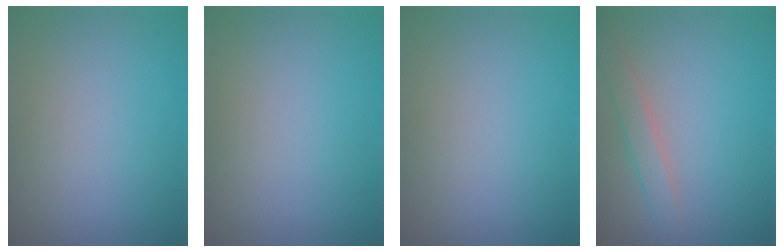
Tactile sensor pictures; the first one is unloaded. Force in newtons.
{"total": 0.0}
{"total": 0.0}
{"total": 2.3, "press": 2.3, "slide": 0.1}